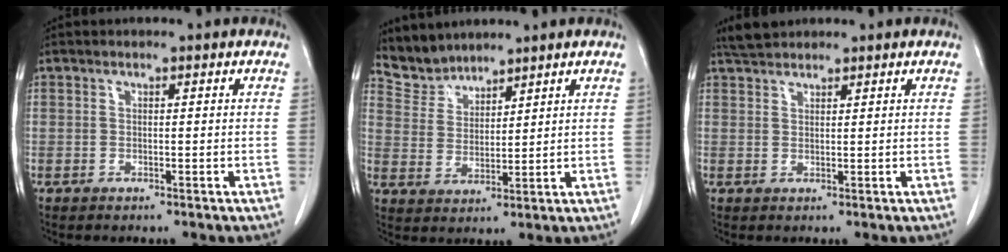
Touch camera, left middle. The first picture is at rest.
{"total": 5.1, "force": [4.9, 1.2, -0.5], "torque": [0.007, 0.006, 0.110]}
{"total": 2.6, "force": [2.5, 0.5, 0.5], "torque": [-0.015, 0.010, 0.048]}